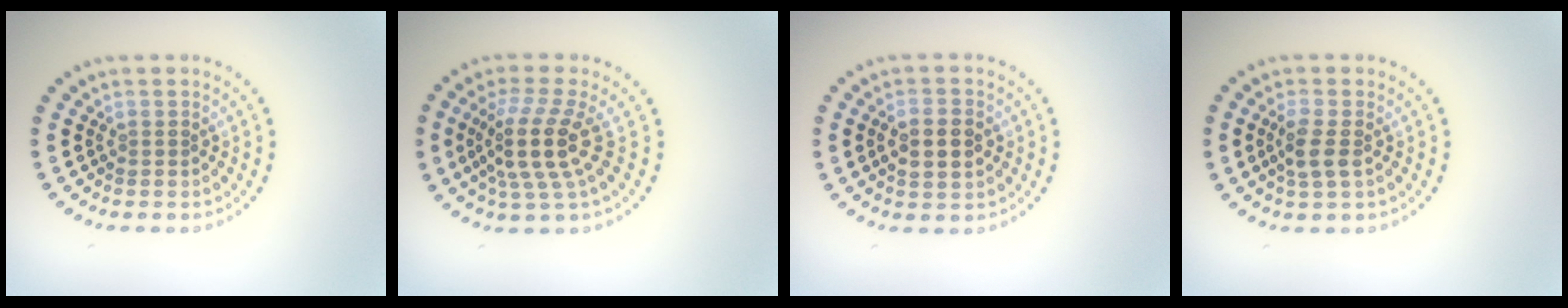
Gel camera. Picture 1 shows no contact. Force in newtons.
{"total": 4.5, "press": 3.5, "slide": 2.9}
{"total": 2.9, "press": 2.9, "slide": 0.1}
{"total": 2.3, "press": 2.1, "slide": 1.0}